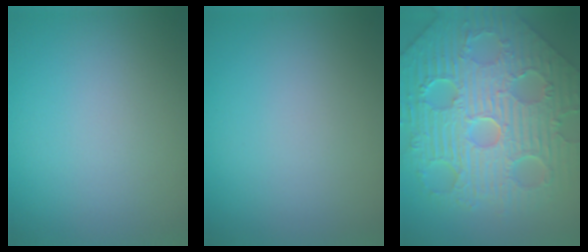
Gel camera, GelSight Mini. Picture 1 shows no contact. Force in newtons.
{"total": 0.0}
{"total": 12.5, "press": 8.2, "slide": 9.4}